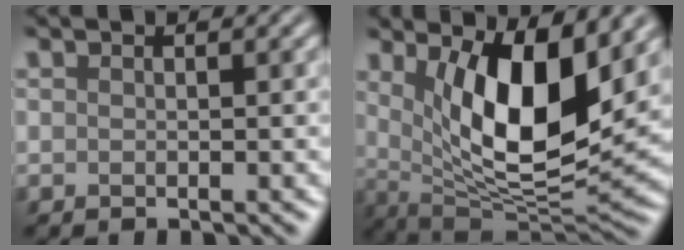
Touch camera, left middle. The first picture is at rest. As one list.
[{"total": 10.1, "force": [2.9, 3.7, 9.0], "torque": [-0.148, -0.025, 0.056]}]